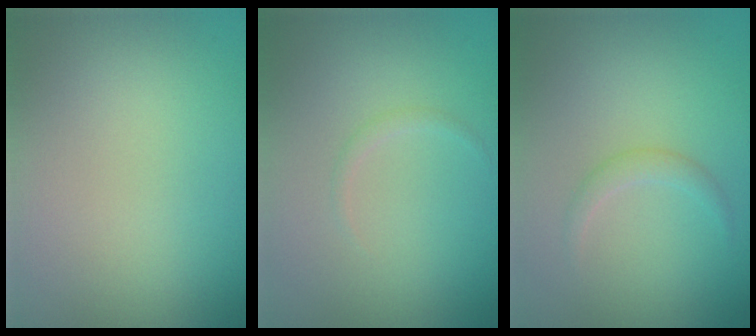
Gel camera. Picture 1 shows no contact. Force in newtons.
{"total": 0.5, "press": 0.5, "slide": 0.0}
{"total": 1.2, "press": 1.2, "slide": 0.1}